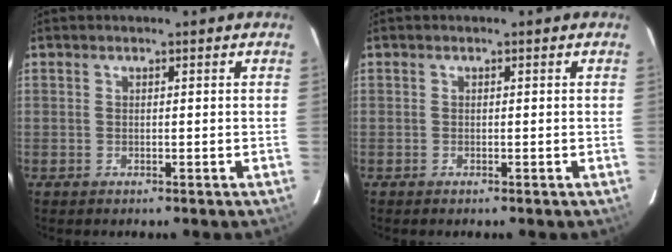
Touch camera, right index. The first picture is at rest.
{"total": 0.0}